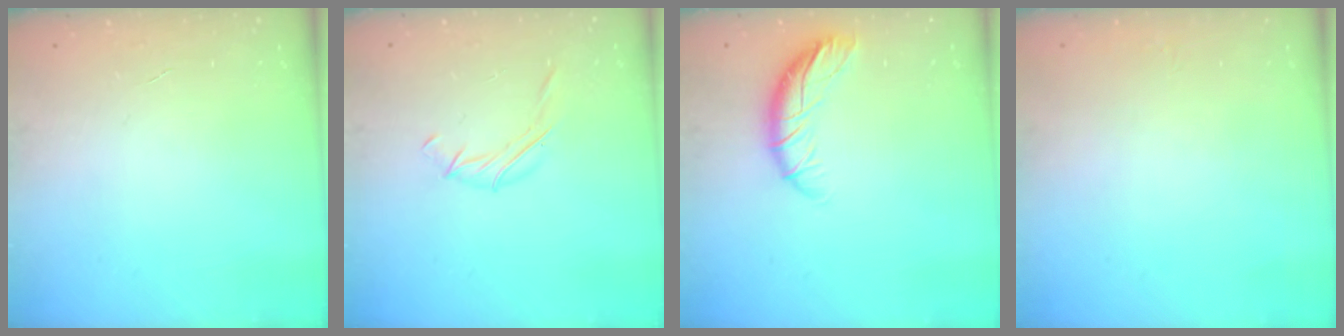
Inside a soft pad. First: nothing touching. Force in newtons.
{"total": 6.0, "press": 5.7, "slide": 1.7}
{"total": 10.0, "press": 9.9, "slide": 1.6}
{"total": 0.0}